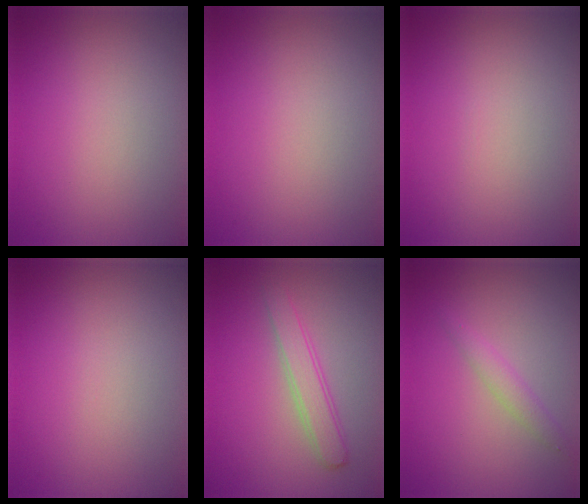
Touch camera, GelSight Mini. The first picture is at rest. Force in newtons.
{"total": 0.0}
{"total": 0.0}
{"total": 0.0}
{"total": 2.5, "press": 2.5, "slide": 0.1}
{"total": 1.5, "press": 1.5, "slide": 0.1}